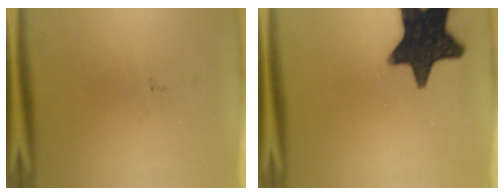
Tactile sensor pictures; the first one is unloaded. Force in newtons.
{"total": 17.5}